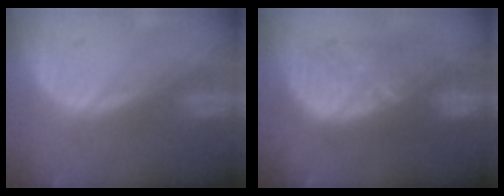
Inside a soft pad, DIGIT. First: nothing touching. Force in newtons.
{"total": 9.1, "press": 9.1, "slide": 0.3}